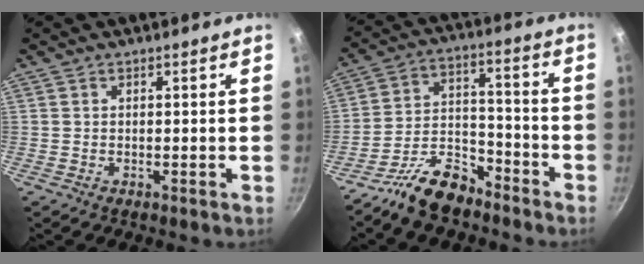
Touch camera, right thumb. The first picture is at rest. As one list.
[{"total": 11.1, "force": [-8.7, 4.9, 4.9], "torque": [-0.072, 0.081, -0.169]}]